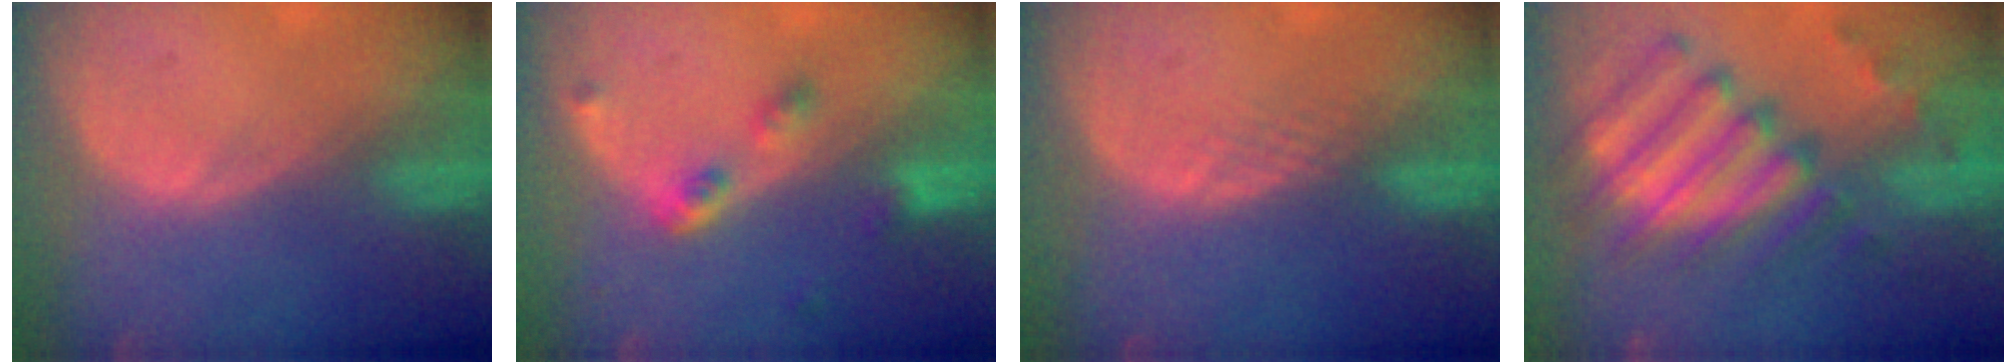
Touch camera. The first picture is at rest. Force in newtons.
{"total": 4.2, "press": 3.9, "slide": 1.6}
{"total": 1.3, "press": 1.2, "slide": 0.1}
{"total": 12.2, "press": 10.4, "slide": 6.3}